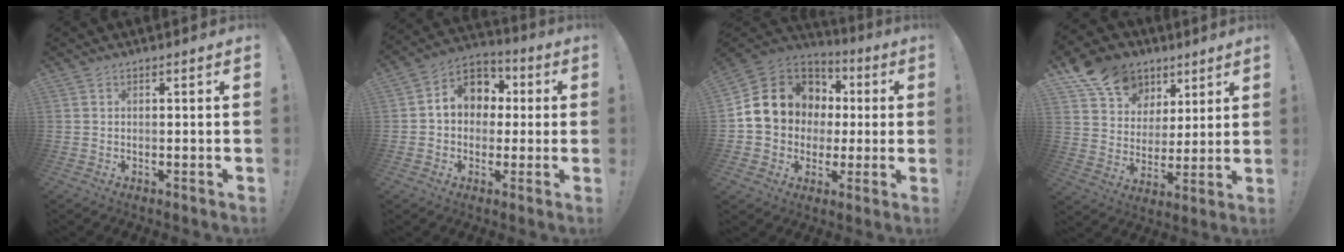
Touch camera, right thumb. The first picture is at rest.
{"total": 10.7, "force": [1.6, 9.1, 5.2], "torque": [-0.069, 0.006, 0.038]}
{"total": 16.1, "force": [3.2, 13.9, 7.5], "torque": [-0.119, -0.002, 0.088]}
{"total": 15.7, "force": [9.3, 11.4, 5.7], "torque": [-0.086, -0.051, 0.184]}